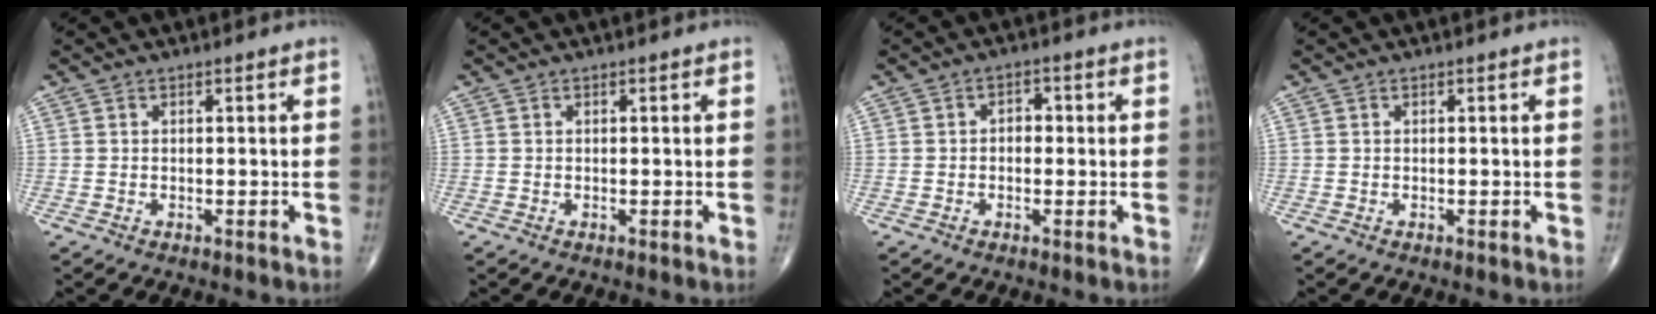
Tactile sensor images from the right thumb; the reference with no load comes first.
{"total": 0.0}
{"total": 2.6, "force": [0.0, 1.9, 1.8], "torque": [-0.008, 0.012, -0.006]}
{"total": 0.0}